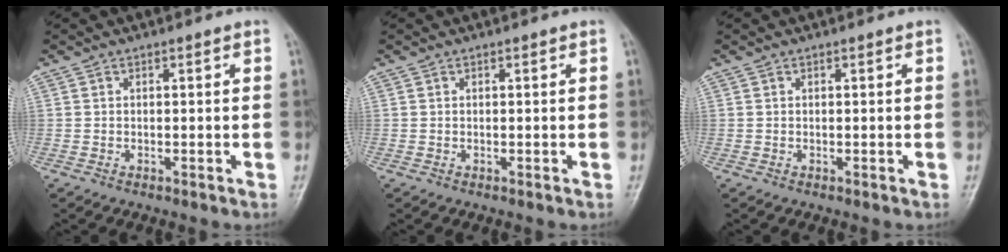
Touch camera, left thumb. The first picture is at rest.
{"total": 0.0}
{"total": 0.0}